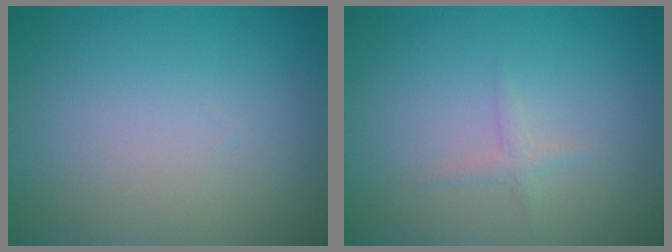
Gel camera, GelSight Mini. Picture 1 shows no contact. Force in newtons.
{"total": 0.8, "press": 0.8, "slide": 0.1}